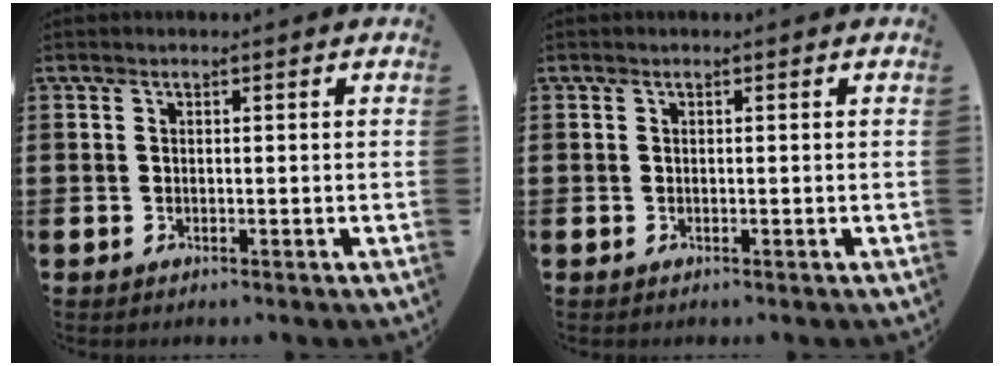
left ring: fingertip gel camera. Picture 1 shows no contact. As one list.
[{"total": 0.0}]